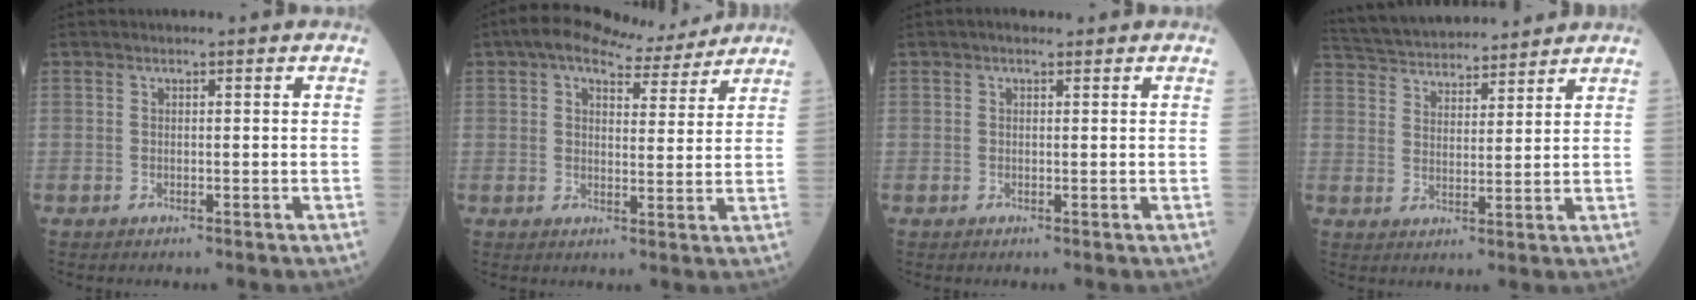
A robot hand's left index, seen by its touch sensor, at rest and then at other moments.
{"total": 9.3, "force": [7.9, 2.8, 4.0], "torque": [-0.062, 0.024, 0.108]}
{"total": 1.1, "force": [0.7, 0.4, 0.6], "torque": [-0.017, 0.008, 0.008]}
{"total": 15.7, "force": [14.7, 3.0, 4.7], "torque": [-0.092, 0.038, 0.237]}